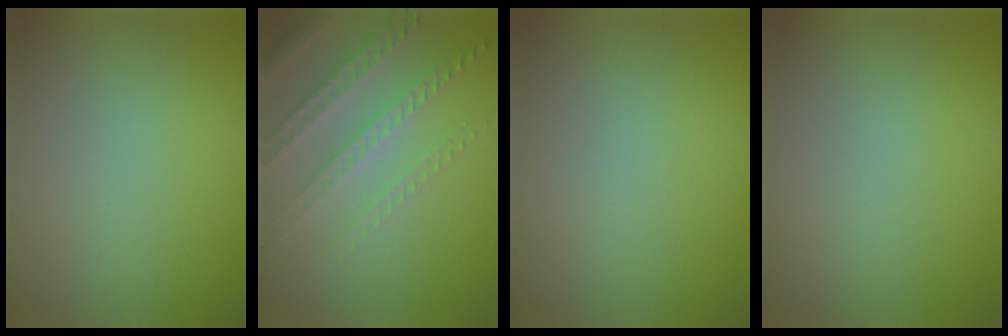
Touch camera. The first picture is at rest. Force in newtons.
{"total": 4.5, "press": 3.1, "slide": 3.3}
{"total": 0.0}
{"total": 0.0}